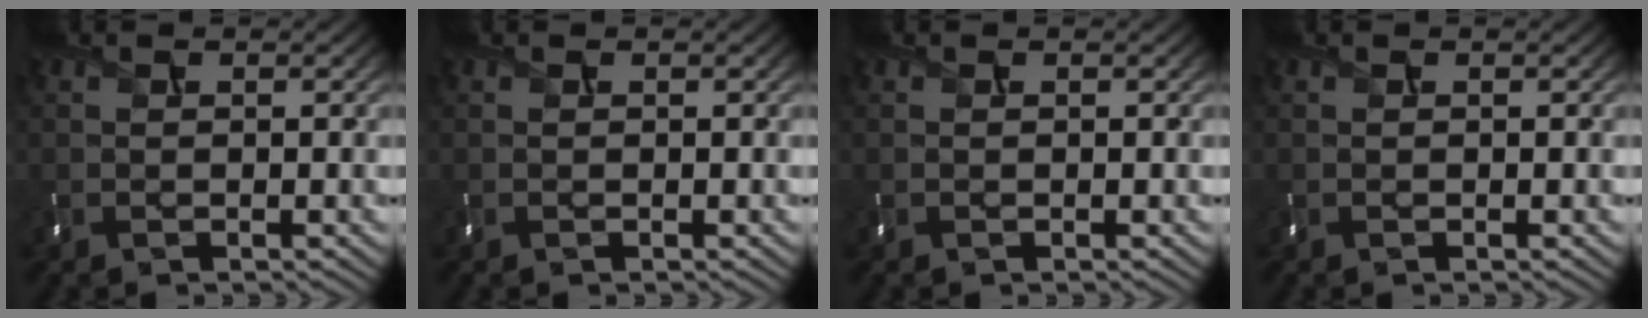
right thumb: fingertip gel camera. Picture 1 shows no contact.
{"total": 0.0}
{"total": 0.0}
{"total": 0.0}